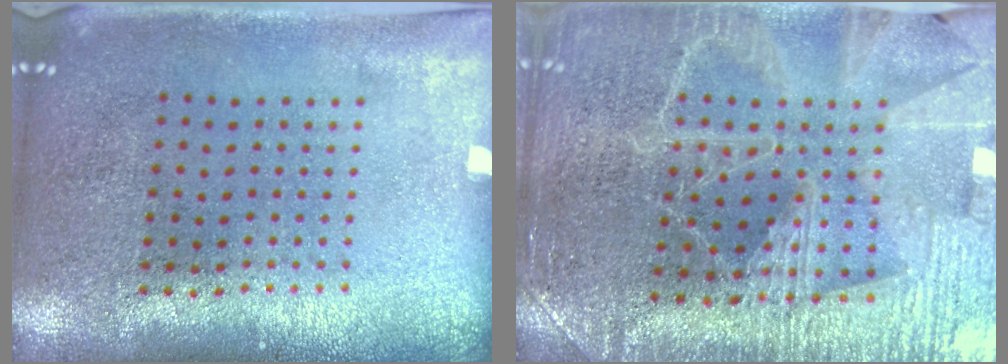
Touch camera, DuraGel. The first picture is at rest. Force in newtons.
{"total": 3.8, "press": 3.7, "slide": 0.9}